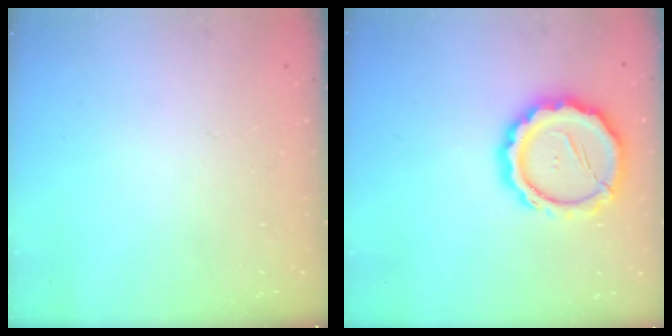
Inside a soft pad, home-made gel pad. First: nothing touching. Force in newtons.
{"total": 16.6, "press": 16.4, "slide": 3.0}